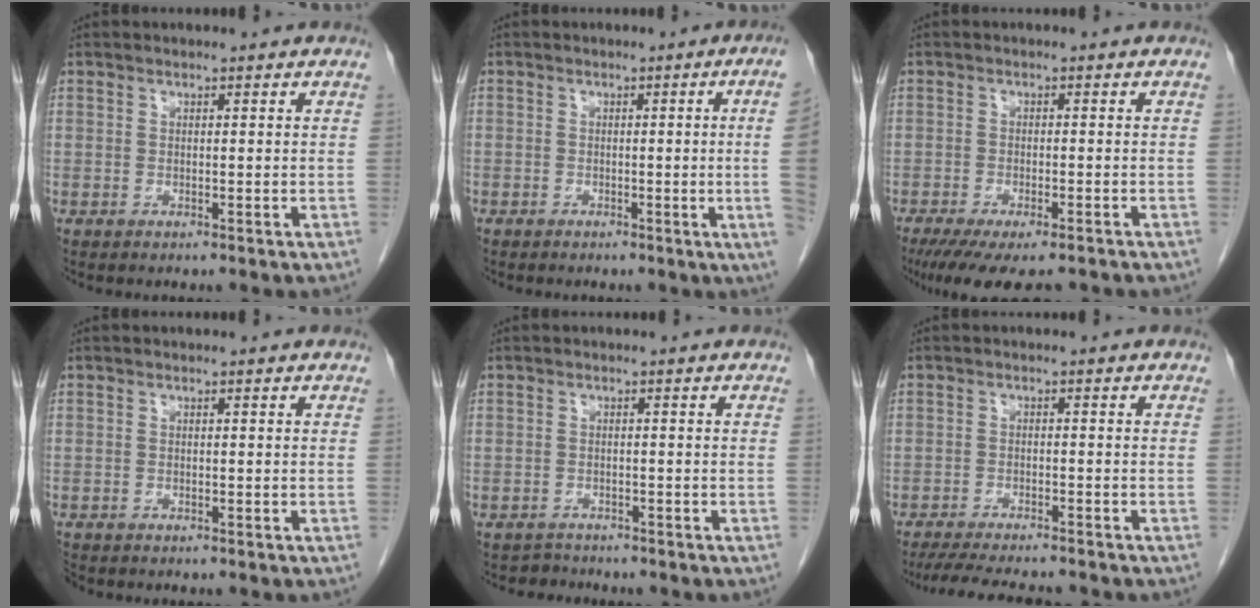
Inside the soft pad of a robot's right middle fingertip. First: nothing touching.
{"total": 5.9, "force": [-0.6, -1.9, 5.6], "torque": [-0.047, -0.008, -0.008]}
{"total": 11.2, "force": [-9.0, 2.5, 6.2], "torque": [-0.090, -0.018, -0.131]}
{"total": 1.3, "force": [-1.2, 0.6, 0.3], "torque": [-0.013, -0.003, -0.021]}
{"total": 1.8, "force": [-1.5, 0.5, -0.8], "torque": [0.015, -0.003, -0.026]}
{"total": 10.4, "force": [-9.3, 1.4, 4.4], "torque": [-0.064, -0.013, -0.135]}